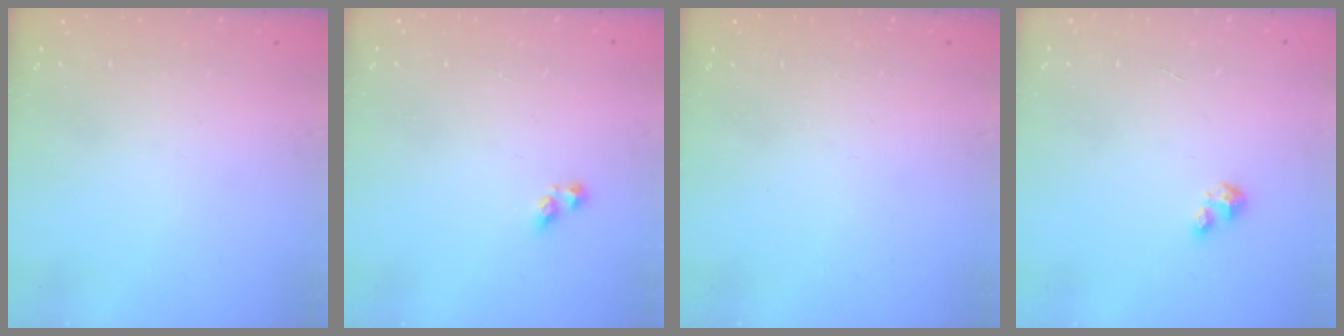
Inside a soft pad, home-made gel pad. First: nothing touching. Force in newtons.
{"total": 4.2, "press": 4.1, "slide": 1.1}
{"total": 0.0}
{"total": 2.0, "press": 2.0, "slide": 0.2}